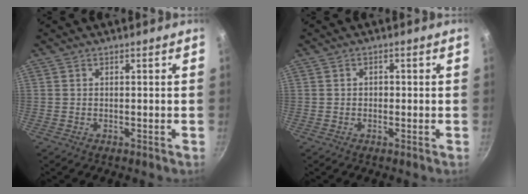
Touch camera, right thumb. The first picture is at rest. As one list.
[{"total": 1.3, "force": [-0.1, 1.1, 0.7], "torque": [-0.008, 0.005, -0.004]}]